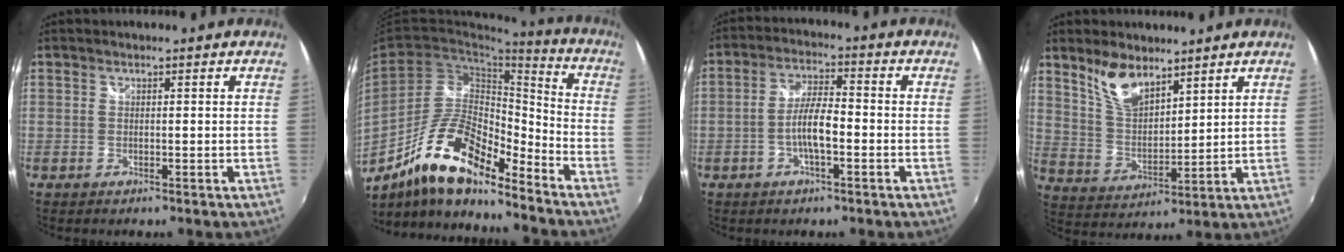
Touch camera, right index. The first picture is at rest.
{"total": 16.7, "force": [-11.6, 4.5, 11.1], "torque": [-0.205, 0.000, -0.217]}
{"total": 6.3, "force": [-2.1, 1.5, 5.8], "torque": [-0.115, 0.011, -0.036]}
{"total": 9.1, "force": [6.5, 3.8, 5.1], "torque": [-0.095, 0.004, 0.132]}